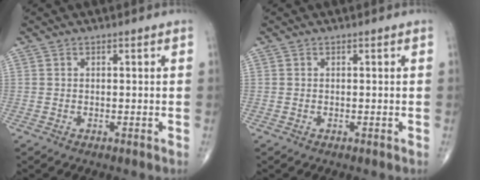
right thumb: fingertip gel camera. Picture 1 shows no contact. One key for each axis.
{"total": 0.0}